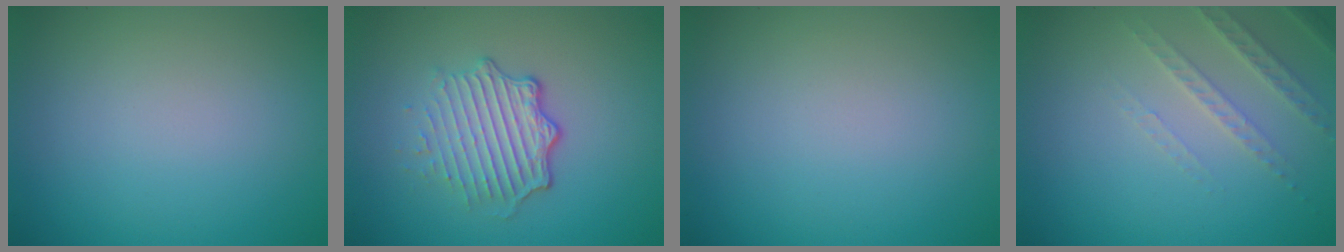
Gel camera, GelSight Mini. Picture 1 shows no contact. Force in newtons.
{"total": 4.9, "press": 3.4, "slide": 3.5}
{"total": 0.0}
{"total": 2.5, "press": 2.4, "slide": 0.7}